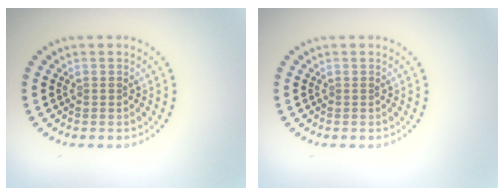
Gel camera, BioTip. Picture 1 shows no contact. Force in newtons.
{"total": 0.0}